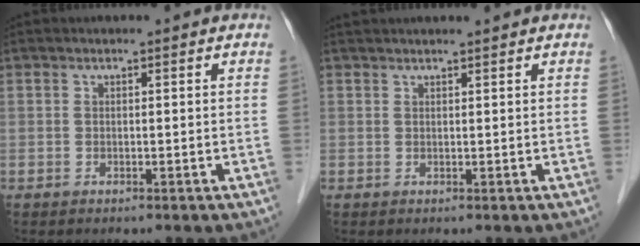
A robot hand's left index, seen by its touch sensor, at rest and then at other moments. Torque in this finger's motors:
{"motor_torque": [0.47, -0.28, 0.02, -0.01]}